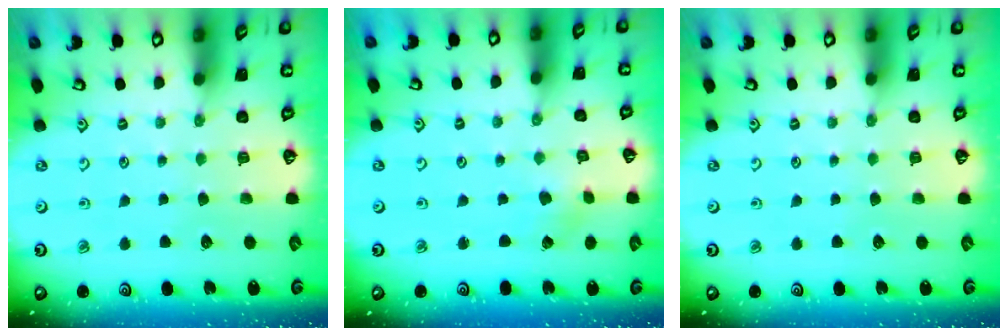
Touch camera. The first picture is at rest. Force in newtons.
{"total": 0.8, "press": 0.8, "slide": 0.1}
{"total": 0.0}